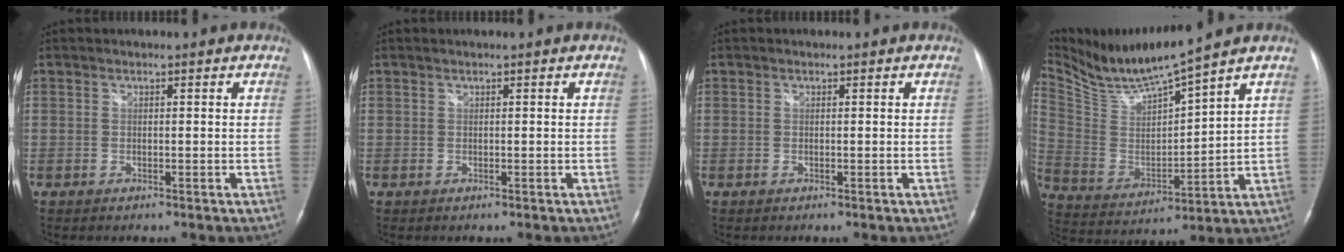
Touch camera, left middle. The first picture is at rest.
{"total": 0.0}
{"total": 0.0}
{"total": 11.2, "force": [10.3, -1.5, 4.0], "torque": [-0.095, -0.009, 0.212]}